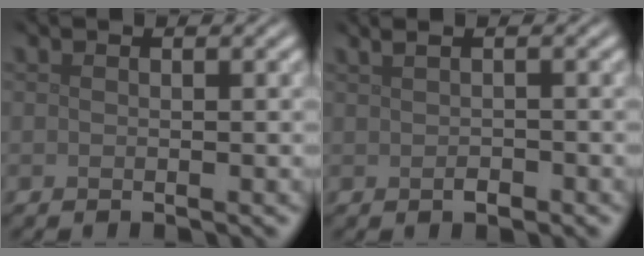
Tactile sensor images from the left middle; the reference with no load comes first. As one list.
[{"total": 1.2, "force": [0.2, 0.4, 1.1], "torque": [-0.024, 0.002, 0.005]}]